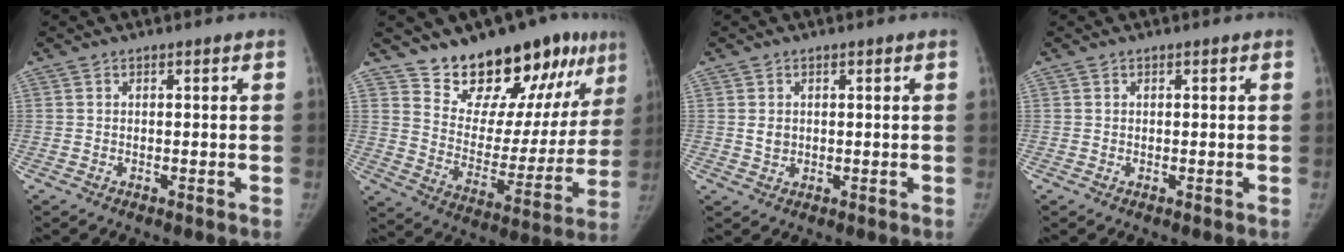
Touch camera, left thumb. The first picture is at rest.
{"total": 22.2, "force": [15.8, 9.6, 12.4], "torque": [-0.132, -0.090, 0.247]}
{"total": 2.0, "force": [0.4, 1.7, 1.1], "torque": [-0.013, -0.003, 0.011]}
{"total": 0.0}